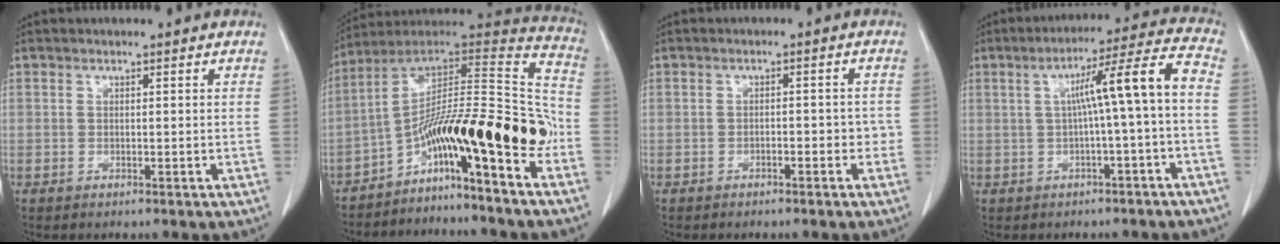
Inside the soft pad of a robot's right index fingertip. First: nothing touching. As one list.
[{"total": 19.3, "force": [-8.6, 1.4, 17.2], "torque": [-0.245, 0.047, -0.135]}, {"total": 2.8, "force": [-1.1, 1.3, 2.2], "torque": [-0.023, 0.017, -0.012]}, {"total": 9.1, "force": [-0.5, -0.8, 9.1], "torque": [-0.134, 0.029, -0.004]}]